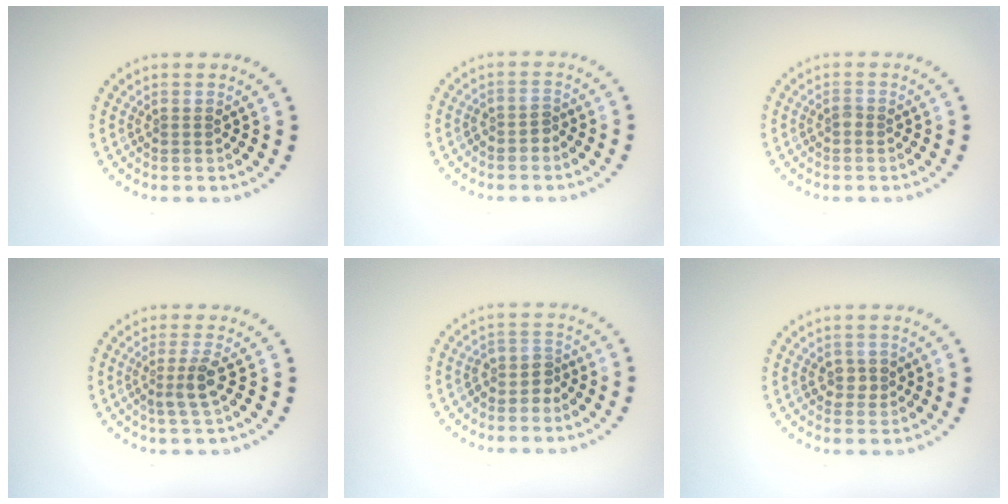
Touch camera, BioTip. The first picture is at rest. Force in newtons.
{"total": 1.1, "press": 0.9, "slide": 0.5}
{"total": 0.6, "press": 0.5, "slide": 0.3}
{"total": 2.3, "press": 1.8, "slide": 1.4}
{"total": 1.9, "press": 1.5, "slide": 1.2}
{"total": 1.5, "press": 1.4, "slide": 0.6}